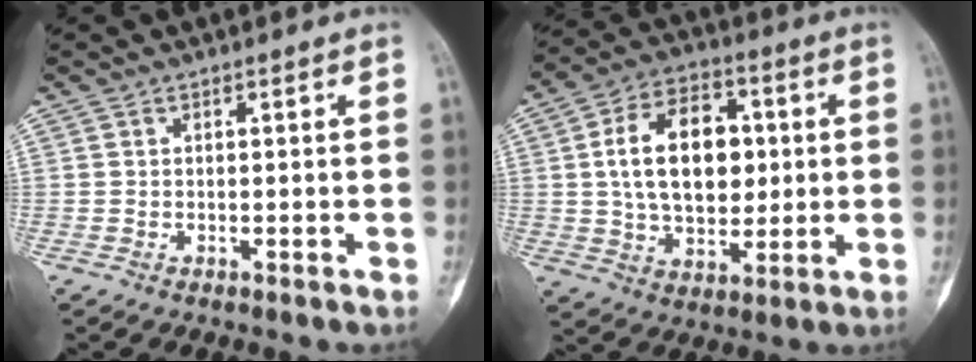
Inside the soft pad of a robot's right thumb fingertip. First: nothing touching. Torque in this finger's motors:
{"motor_torque": [1.19, 2.98, 0.83, -0.55, 0.52]}